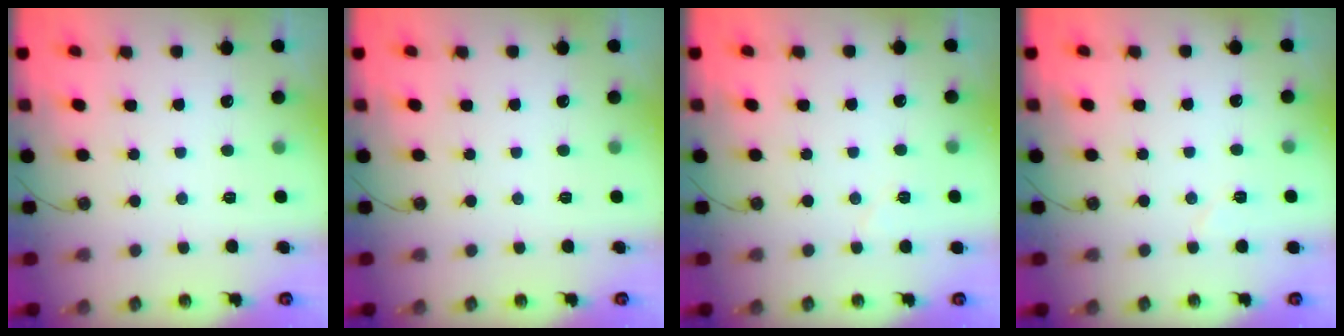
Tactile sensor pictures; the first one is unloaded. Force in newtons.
{"total": 0.0}
{"total": 4.5, "press": 3.8, "slide": 2.3}
{"total": 5.3, "press": 4.4, "slide": 2.8}